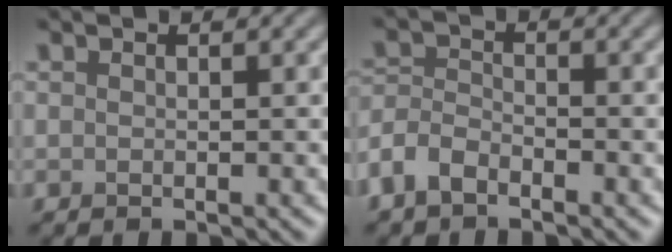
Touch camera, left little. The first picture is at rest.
{"total": 3.1, "force": [-2.2, 1.5, 1.5], "torque": [-0.030, 0.003, -0.058]}